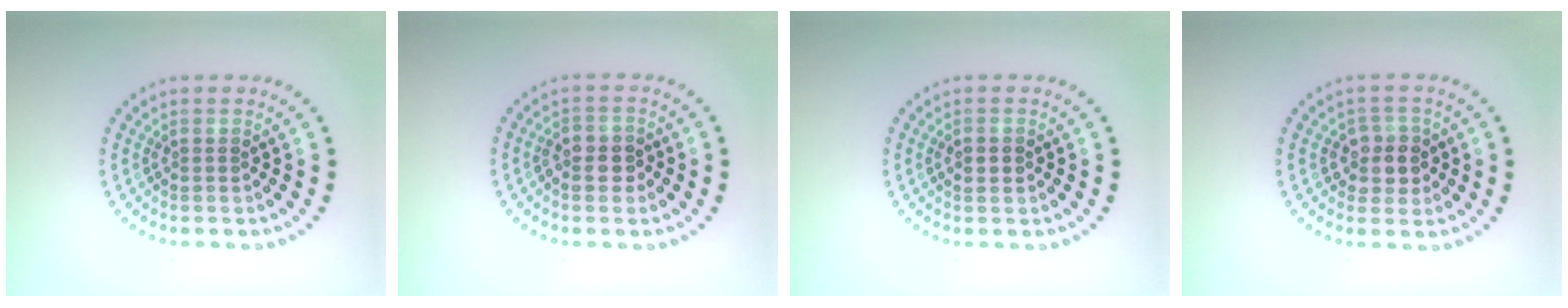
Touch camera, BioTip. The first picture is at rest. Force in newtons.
{"total": 2.6, "press": 2.5, "slide": 0.6}
{"total": 1.9, "press": 1.9, "slide": 0.2}
{"total": 2.6, "press": 2.4, "slide": 0.9}